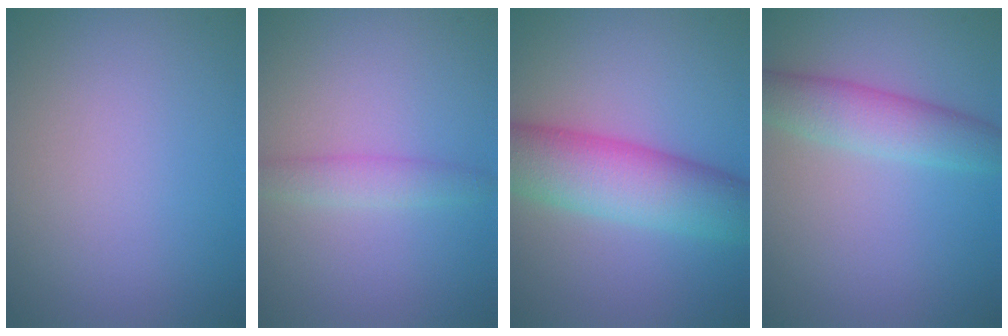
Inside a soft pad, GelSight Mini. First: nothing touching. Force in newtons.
{"total": 2.1, "press": 2.1, "slide": 0.0}
{"total": 8.2, "press": 8.2, "slide": 0.2}
{"total": 4.0, "press": 4.0, "slide": 0.1}